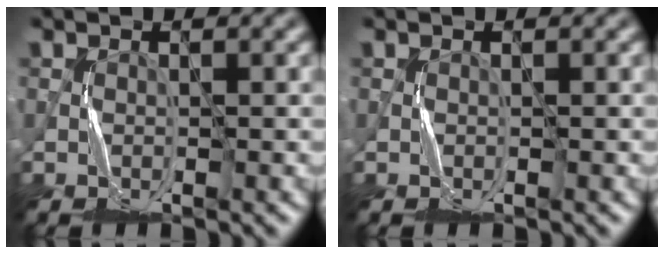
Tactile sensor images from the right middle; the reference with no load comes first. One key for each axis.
{"total": 0.0}